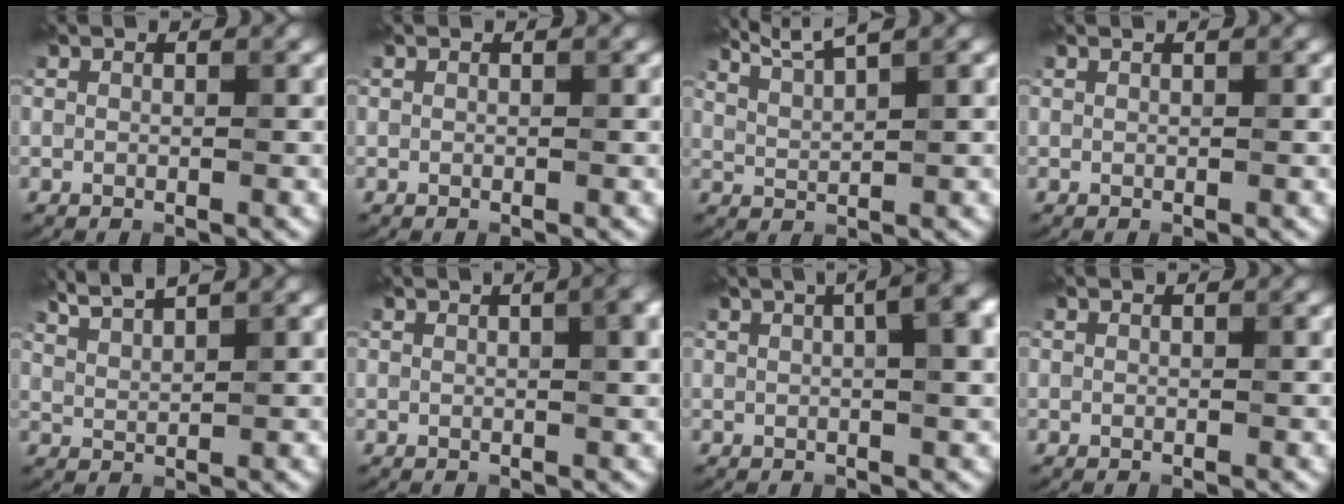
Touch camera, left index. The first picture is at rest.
{"total": 0.0}
{"total": 4.7, "force": [3.9, 0.8, 2.5], "torque": [-0.040, 0.014, 0.055]}
{"total": 0.0}
{"total": 3.2, "force": [2.9, 0.4, 1.4], "torque": [-0.022, 0.010, 0.053]}
{"total": 4.9, "force": [1.5, 1.9, 4.2], "torque": [-0.026, 0.021, 0.007]}
{"total": 7.5, "force": [2.0, 2.6, 6.7], "torque": [-0.057, 0.027, 0.017]}
{"total": 0.0}